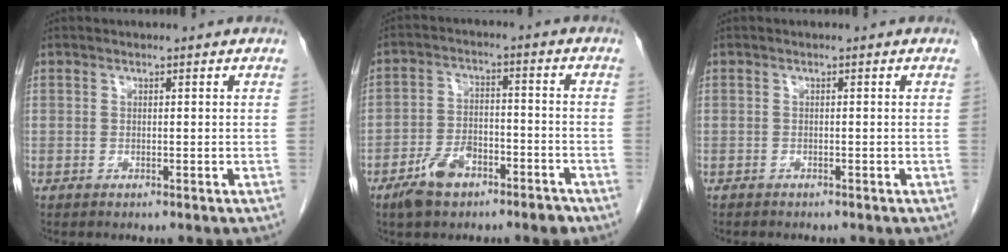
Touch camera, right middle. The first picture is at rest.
{"total": 7.6, "force": [-5.0, 3.5, 4.5], "torque": [-0.090, 0.009, -0.084]}
{"total": 1.5, "force": [-1.3, 0.6, 0.4], "torque": [-0.014, -0.002, -0.017]}